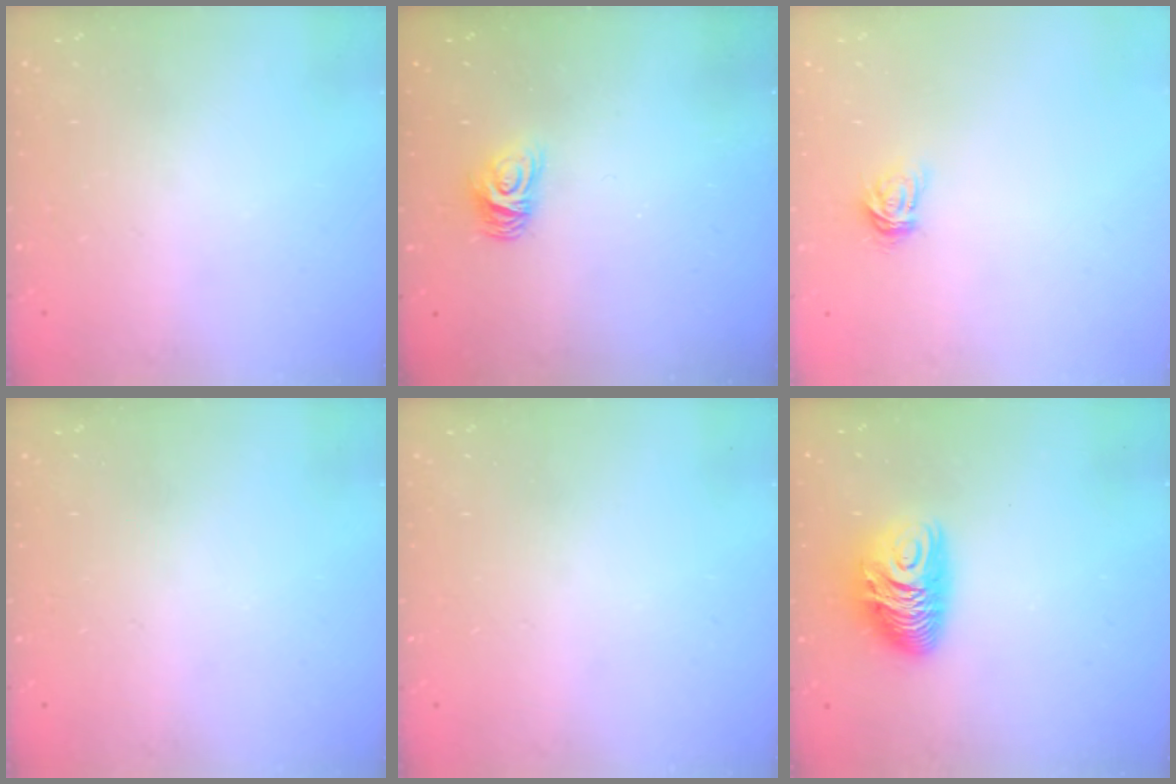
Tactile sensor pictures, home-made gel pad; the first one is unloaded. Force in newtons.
{"total": 5.6, "press": 5.6, "slide": 0.6}
{"total": 5.1, "press": 5.1, "slide": 0.5}
{"total": 0.0}
{"total": 0.0}
{"total": 10.2, "press": 10.2, "slide": 0.9}